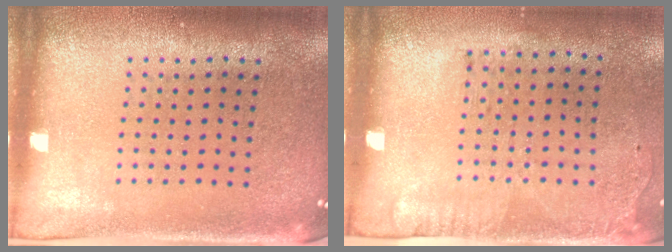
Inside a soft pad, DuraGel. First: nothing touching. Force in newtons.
{"total": 1.8, "press": 1.2, "slide": 1.3}